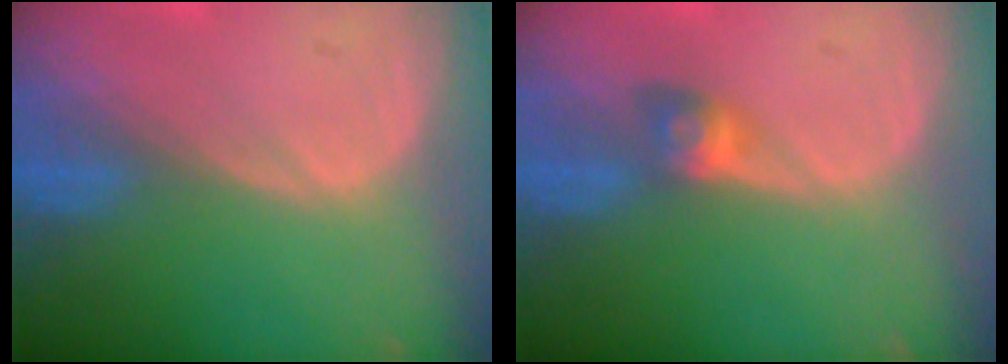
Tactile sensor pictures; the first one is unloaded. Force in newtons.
{"total": 2.9, "press": 2.5, "slide": 1.4}